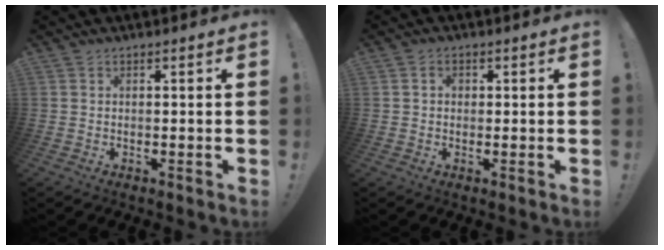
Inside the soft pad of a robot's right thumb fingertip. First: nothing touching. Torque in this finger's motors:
{"motor_torque": [0.18, -0.38, 0.06, -0.01, 0.07]}